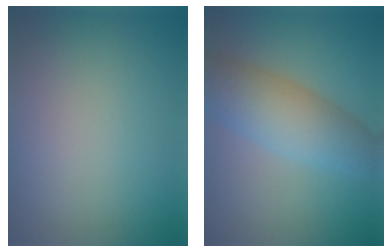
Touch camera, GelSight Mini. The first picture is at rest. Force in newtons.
{"total": 6.3, "press": 6.2, "slide": 0.1}